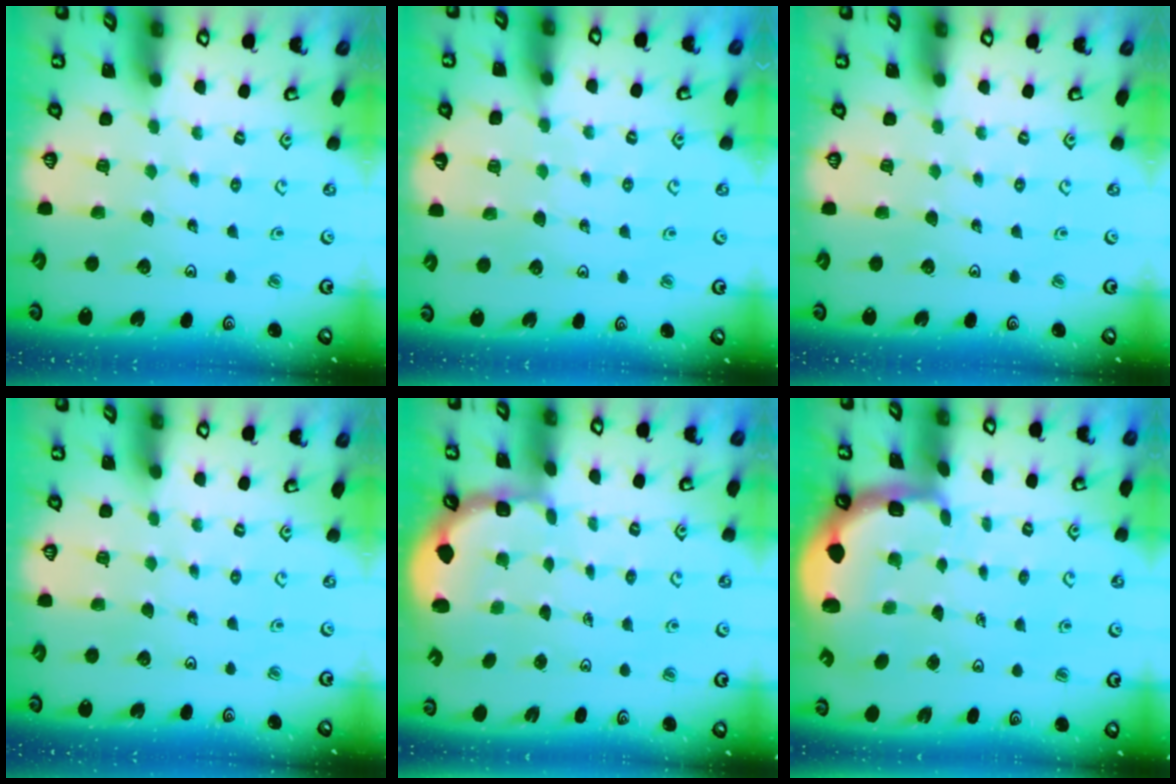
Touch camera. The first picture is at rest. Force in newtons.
{"total": 6.0, "press": 5.9, "slide": 1.3}
{"total": 0.0}
{"total": 0.0}
{"total": 2.6, "press": 1.9, "slide": 1.8}
{"total": 2.1, "press": 1.9, "slide": 0.8}